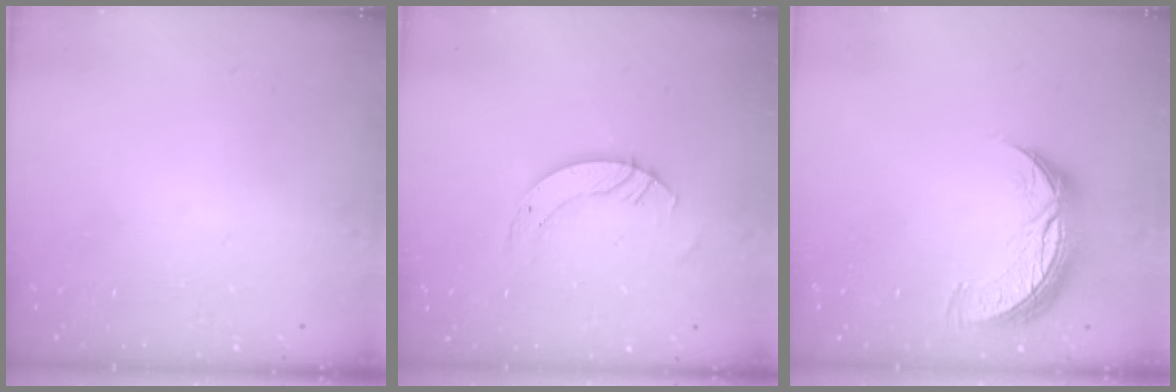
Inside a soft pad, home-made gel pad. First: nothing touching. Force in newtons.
{"total": 6.2, "press": 6.2, "slide": 0.6}
{"total": 10.3, "press": 10.2, "slide": 0.7}